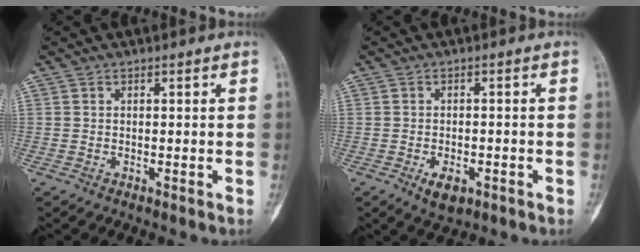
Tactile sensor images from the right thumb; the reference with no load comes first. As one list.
[{"total": 4.4, "force": [-2.0, 2.3, 3.1], "torque": [-0.049, 0.004, -0.025]}]